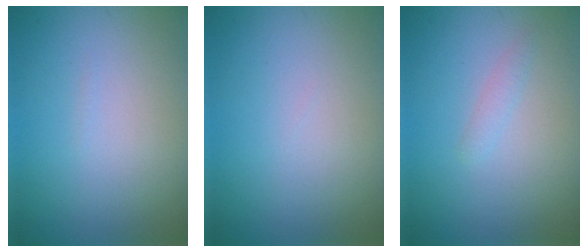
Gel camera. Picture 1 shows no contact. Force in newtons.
{"total": 0.0}
{"total": 0.9, "press": 0.9, "slide": 0.0}